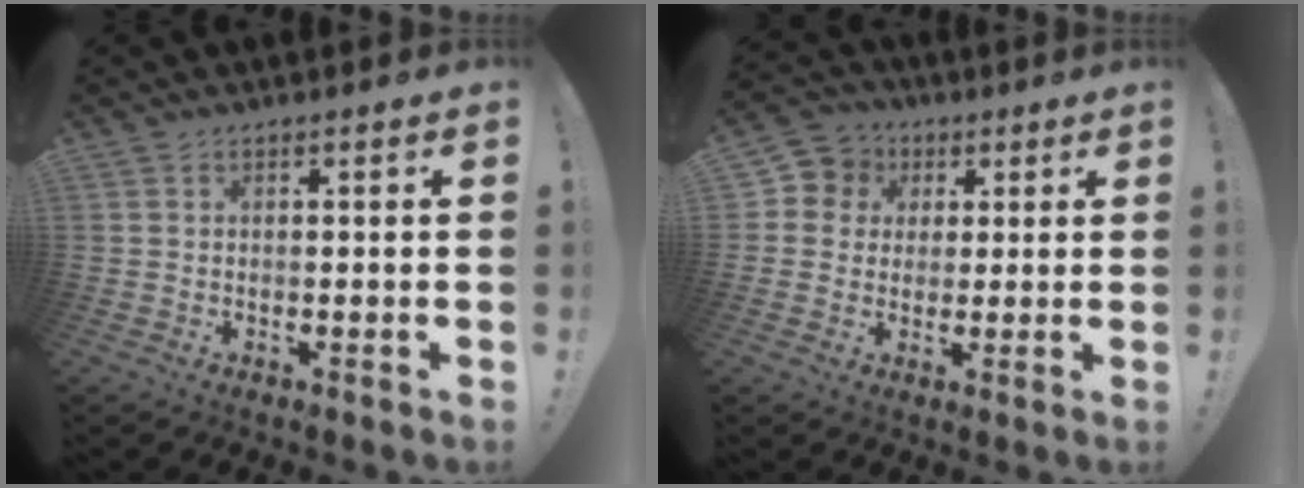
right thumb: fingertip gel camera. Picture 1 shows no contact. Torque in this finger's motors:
{"motor_torque": [-0.09, -0.04, -0.24, 0.08, -0.01]}